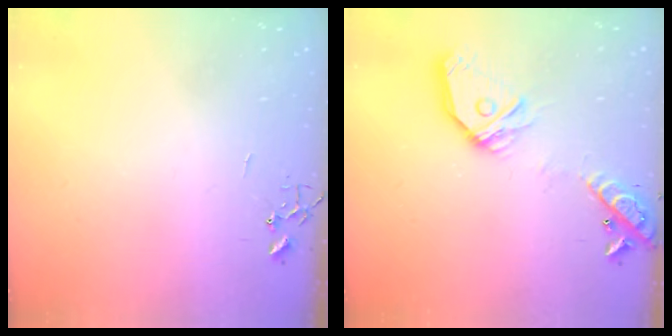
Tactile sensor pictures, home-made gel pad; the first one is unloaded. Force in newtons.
{"total": 17.7, "press": 17.5, "slide": 2.5}